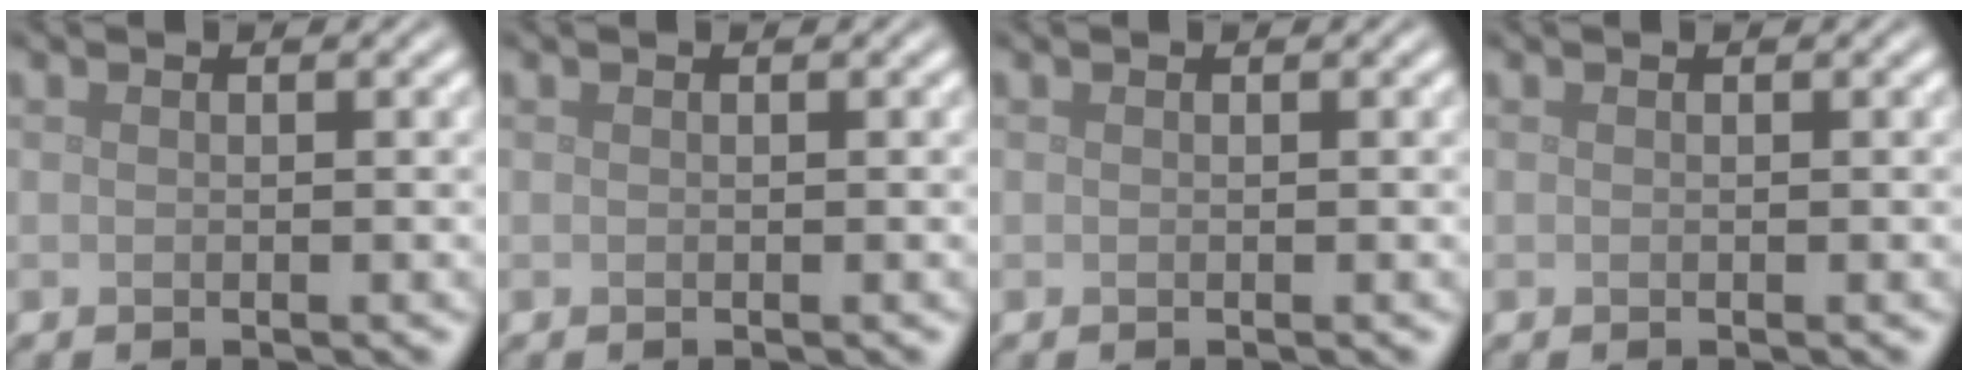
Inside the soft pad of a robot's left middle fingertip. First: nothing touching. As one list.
[{"total": 0.0}, {"total": 0.0}, {"total": 0.0}]